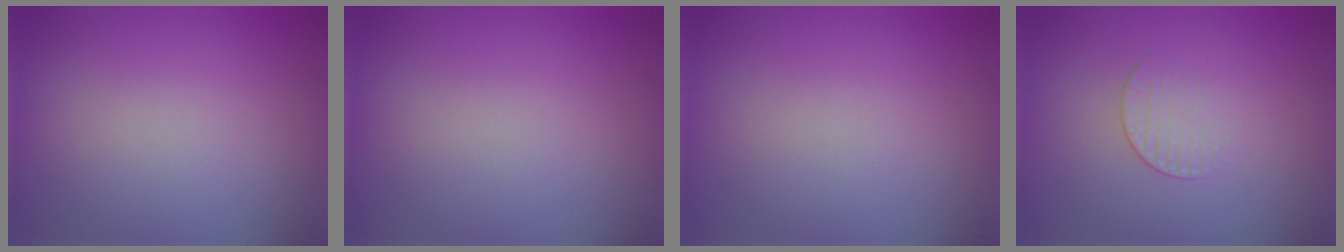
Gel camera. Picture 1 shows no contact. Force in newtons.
{"total": 0.0}
{"total": 0.0}
{"total": 1.2, "press": 0.4, "slide": 1.2}